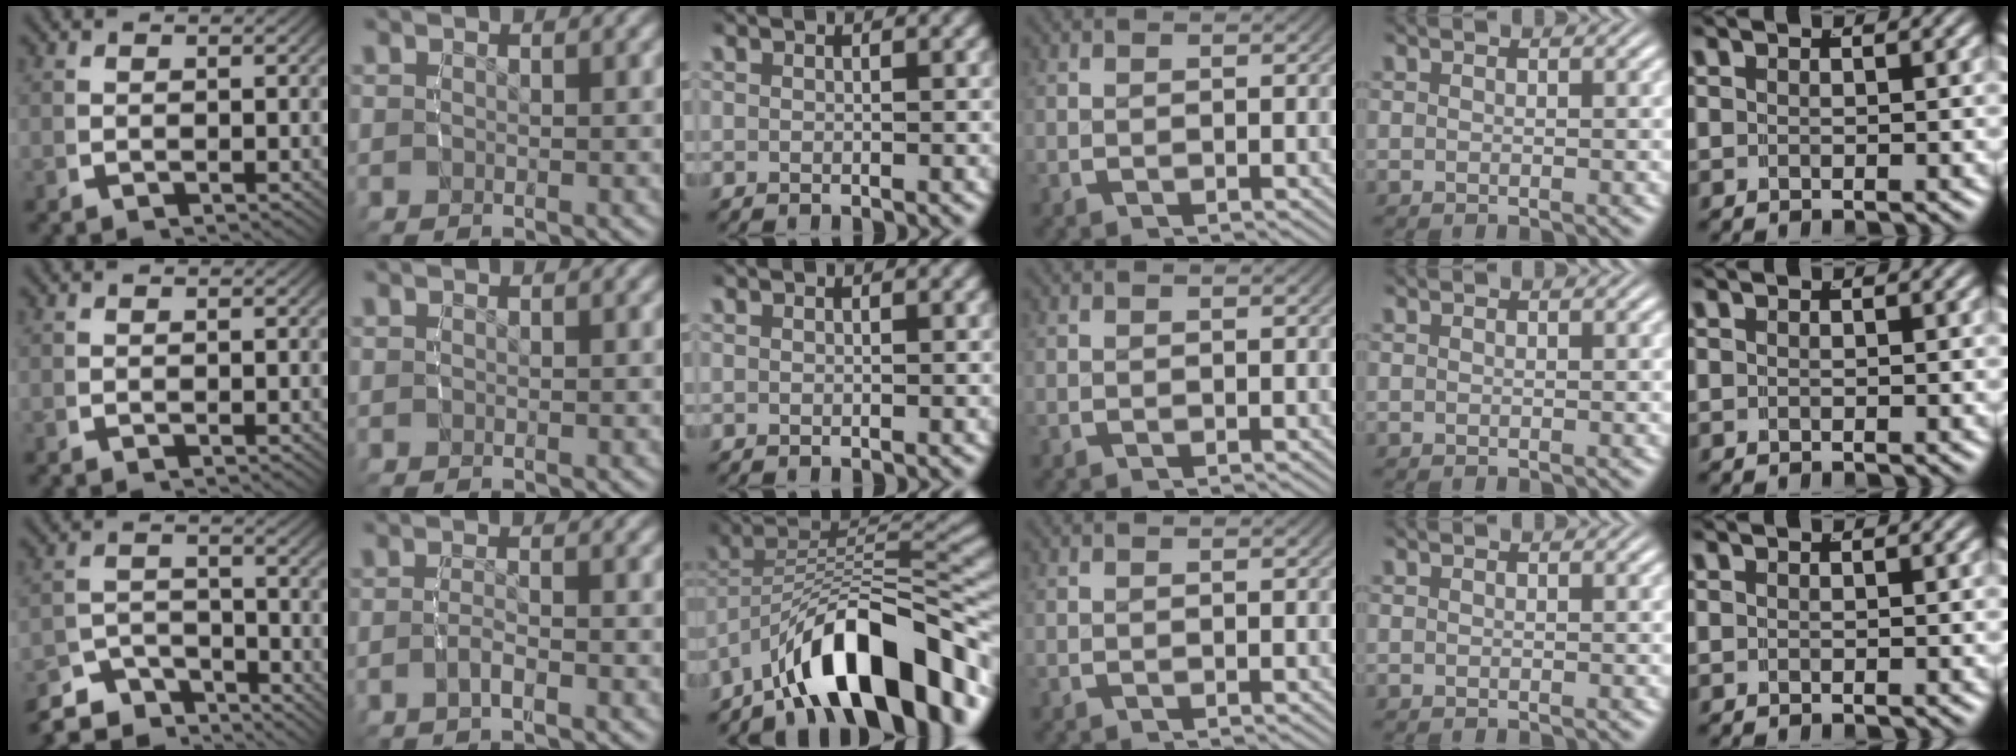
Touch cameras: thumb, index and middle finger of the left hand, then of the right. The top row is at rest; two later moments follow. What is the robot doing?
{"motion": "grasp_and_lifting", "object": "small bumper sticker"}